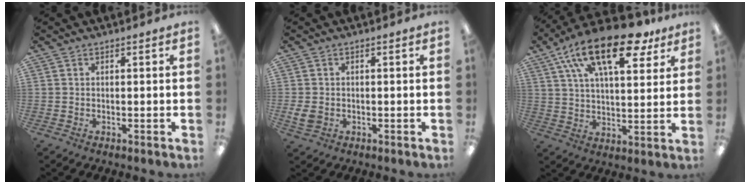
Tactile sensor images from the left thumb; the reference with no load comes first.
{"total": 3.7, "force": [-0.8, 2.7, 2.3], "torque": [-0.052, 0.001, -0.016]}
{"total": 21.2, "force": [12.1, 9.0, 14.9], "torque": [-0.249, -0.044, 0.204]}